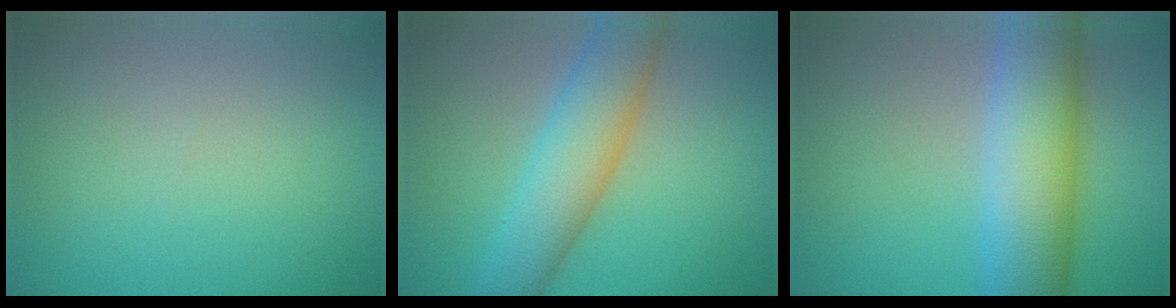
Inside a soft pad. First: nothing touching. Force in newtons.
{"total": 7.3, "press": 7.3, "slide": 0.2}
{"total": 10.2, "press": 10.2, "slide": 0.3}